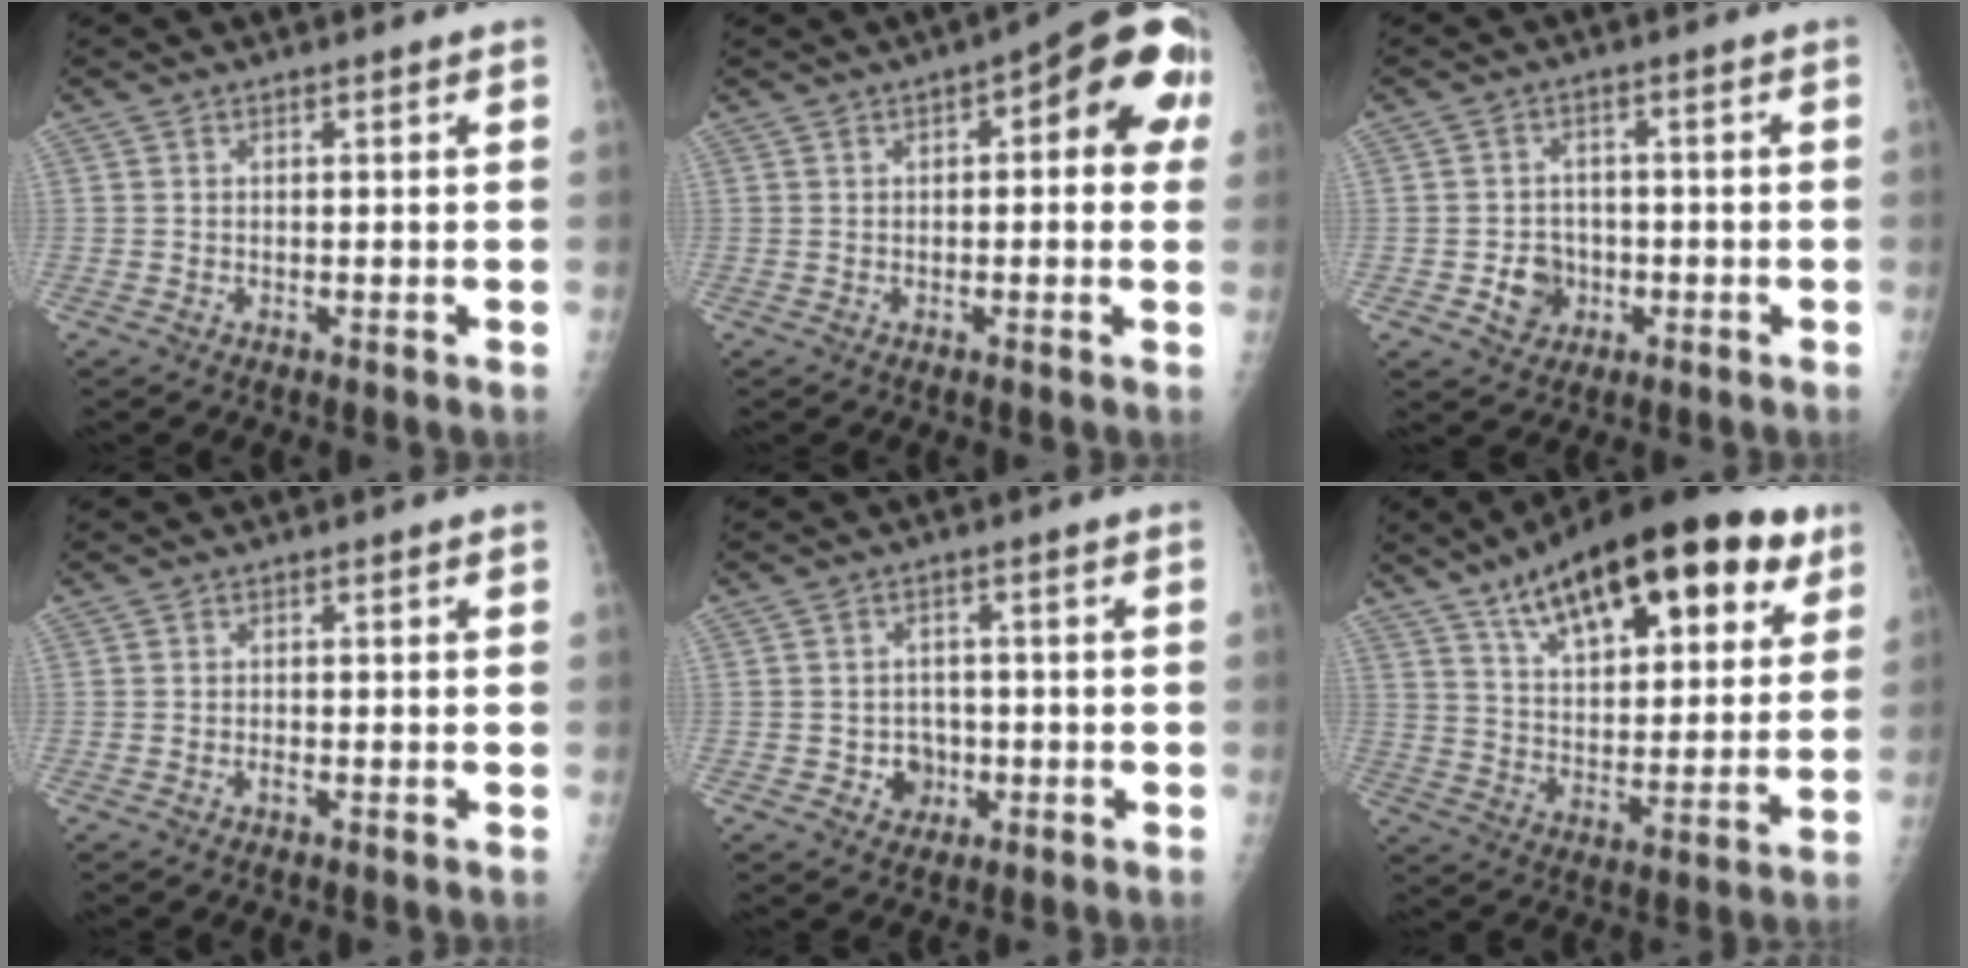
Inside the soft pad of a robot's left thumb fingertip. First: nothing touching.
{"total": 12.6, "force": [3.4, 4.9, 11.1], "torque": [-0.100, 0.022, 0.029]}
{"total": 5.2, "force": [-1.7, 4.6, 1.9], "torque": [-0.007, 0.010, -0.023]}
{"total": 0.7, "force": [-0.5, 0.3, 0.4], "torque": [-0.005, 0.001, -0.008]}
{"total": 4.3, "force": [-1.3, 3.8, 1.4], "torque": [0.005, 0.009, -0.016]}
{"total": 25.3, "force": [14.1, 10.1, 18.4], "torque": [-0.251, -0.029, 0.221]}